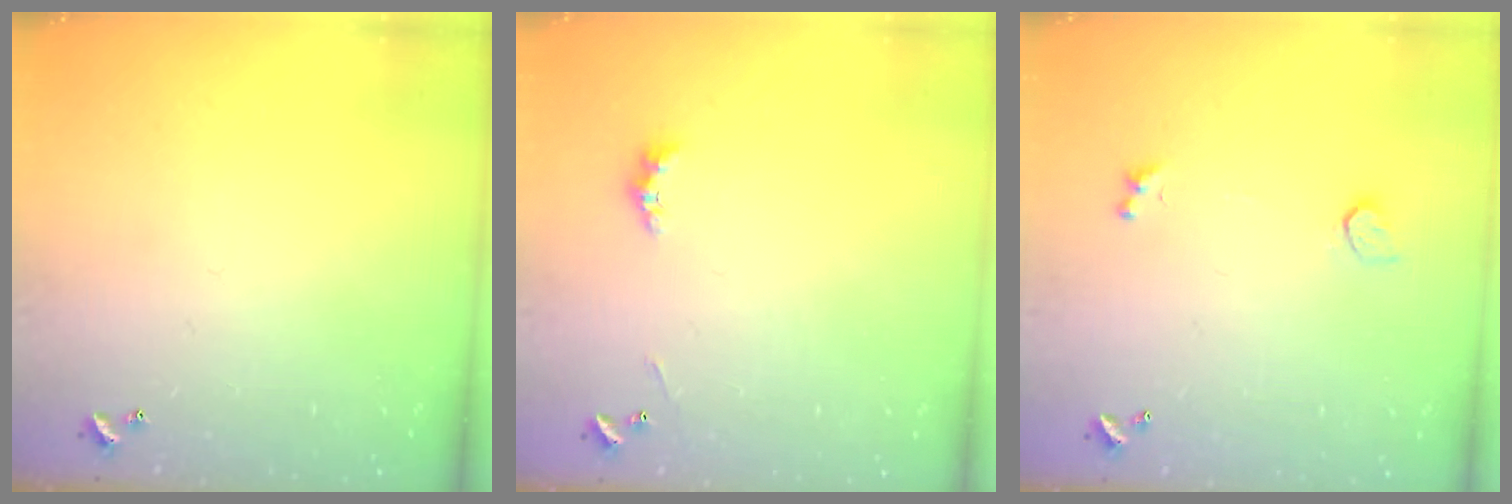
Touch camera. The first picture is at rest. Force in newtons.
{"total": 2.5, "press": 2.5, "slide": 0.6}
{"total": 1.7, "press": 1.1, "slide": 1.2}